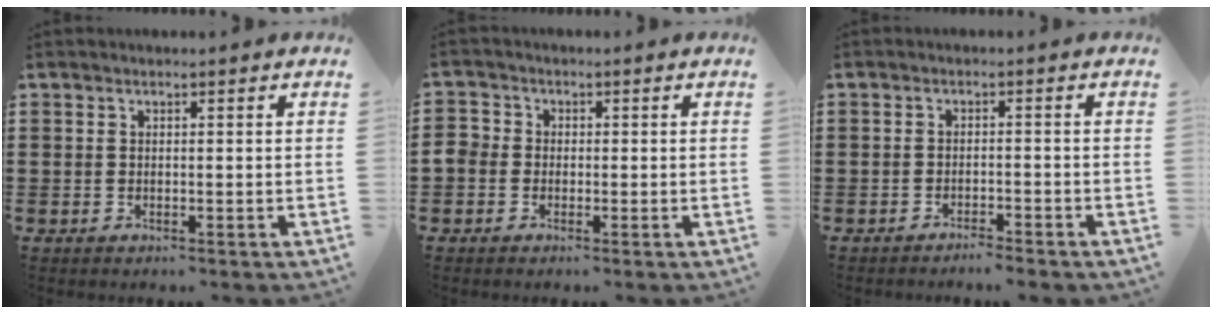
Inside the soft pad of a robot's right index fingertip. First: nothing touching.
{"total": 2.4, "force": [-1.0, 2.0, 0.8], "torque": [-0.038, -0.001, -0.026]}
{"total": 1.9, "force": [-1.8, -0.1, 0.4], "torque": [-0.010, 0.003, -0.037]}